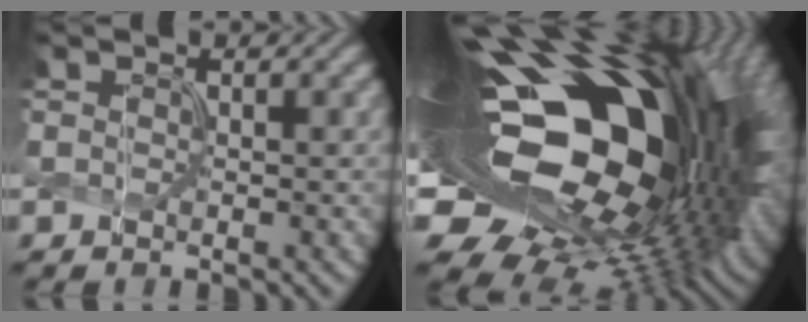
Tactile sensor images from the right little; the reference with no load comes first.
{"total": 21.9, "force": [3.8, 12.8, 17.3], "torque": [-0.302, -0.035, 0.073]}